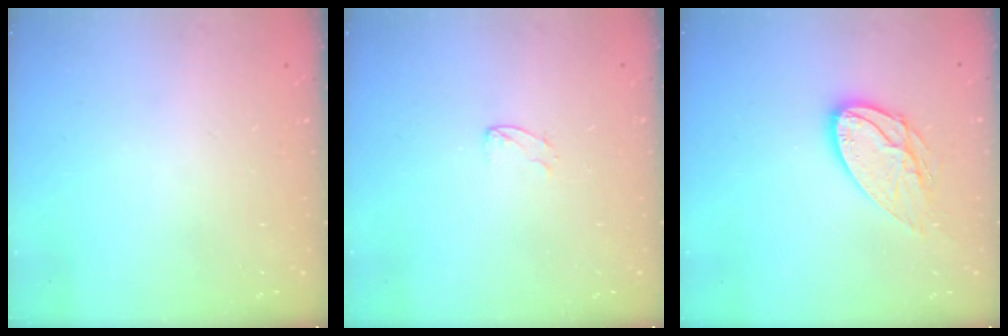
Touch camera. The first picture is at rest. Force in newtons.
{"total": 3.3, "press": 3.3, "slide": 0.3}
{"total": 12.9, "press": 12.9, "slide": 1.0}